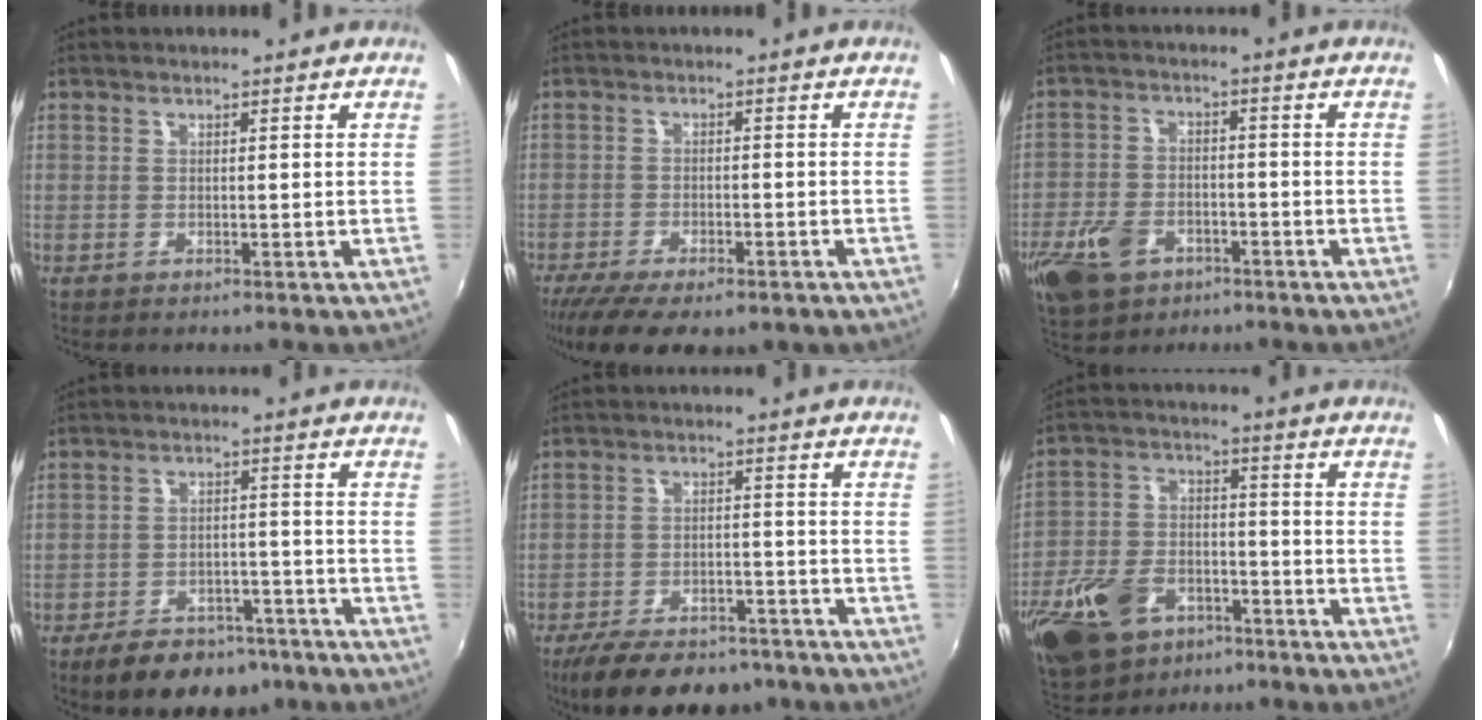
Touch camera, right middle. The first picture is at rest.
{"total": 12.5, "force": [-9.0, 4.4, 7.6], "torque": [-0.169, -0.048, -0.141]}
{"total": 11.1, "force": [-6.0, 7.2, 6.0], "torque": [-0.147, -0.006, -0.108]}
{"total": 11.8, "force": [-8.4, 6.3, 5.4], "torque": [-0.120, 0.009, -0.114]}
{"total": 15.6, "force": [-11.8, 6.7, 7.6], "torque": [-0.163, -0.016, -0.174]}
{"total": 19.7, "force": [-11.2, 11.9, 11.0], "torque": [-0.254, -0.013, -0.189]}